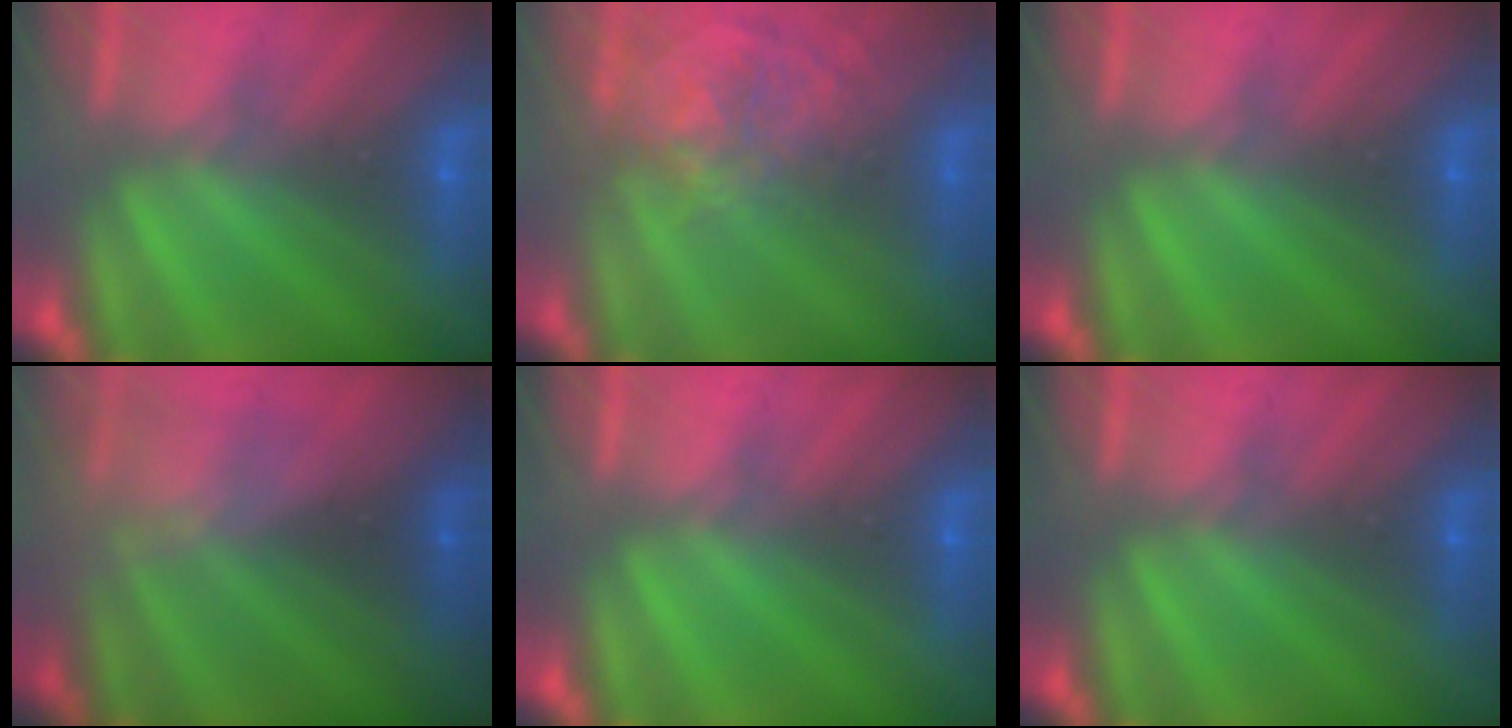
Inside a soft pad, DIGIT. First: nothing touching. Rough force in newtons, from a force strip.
{"total": 3.6}
{"total": 0.0}
{"total": 2.3}
{"total": 0.0}
{"total": 0.0}